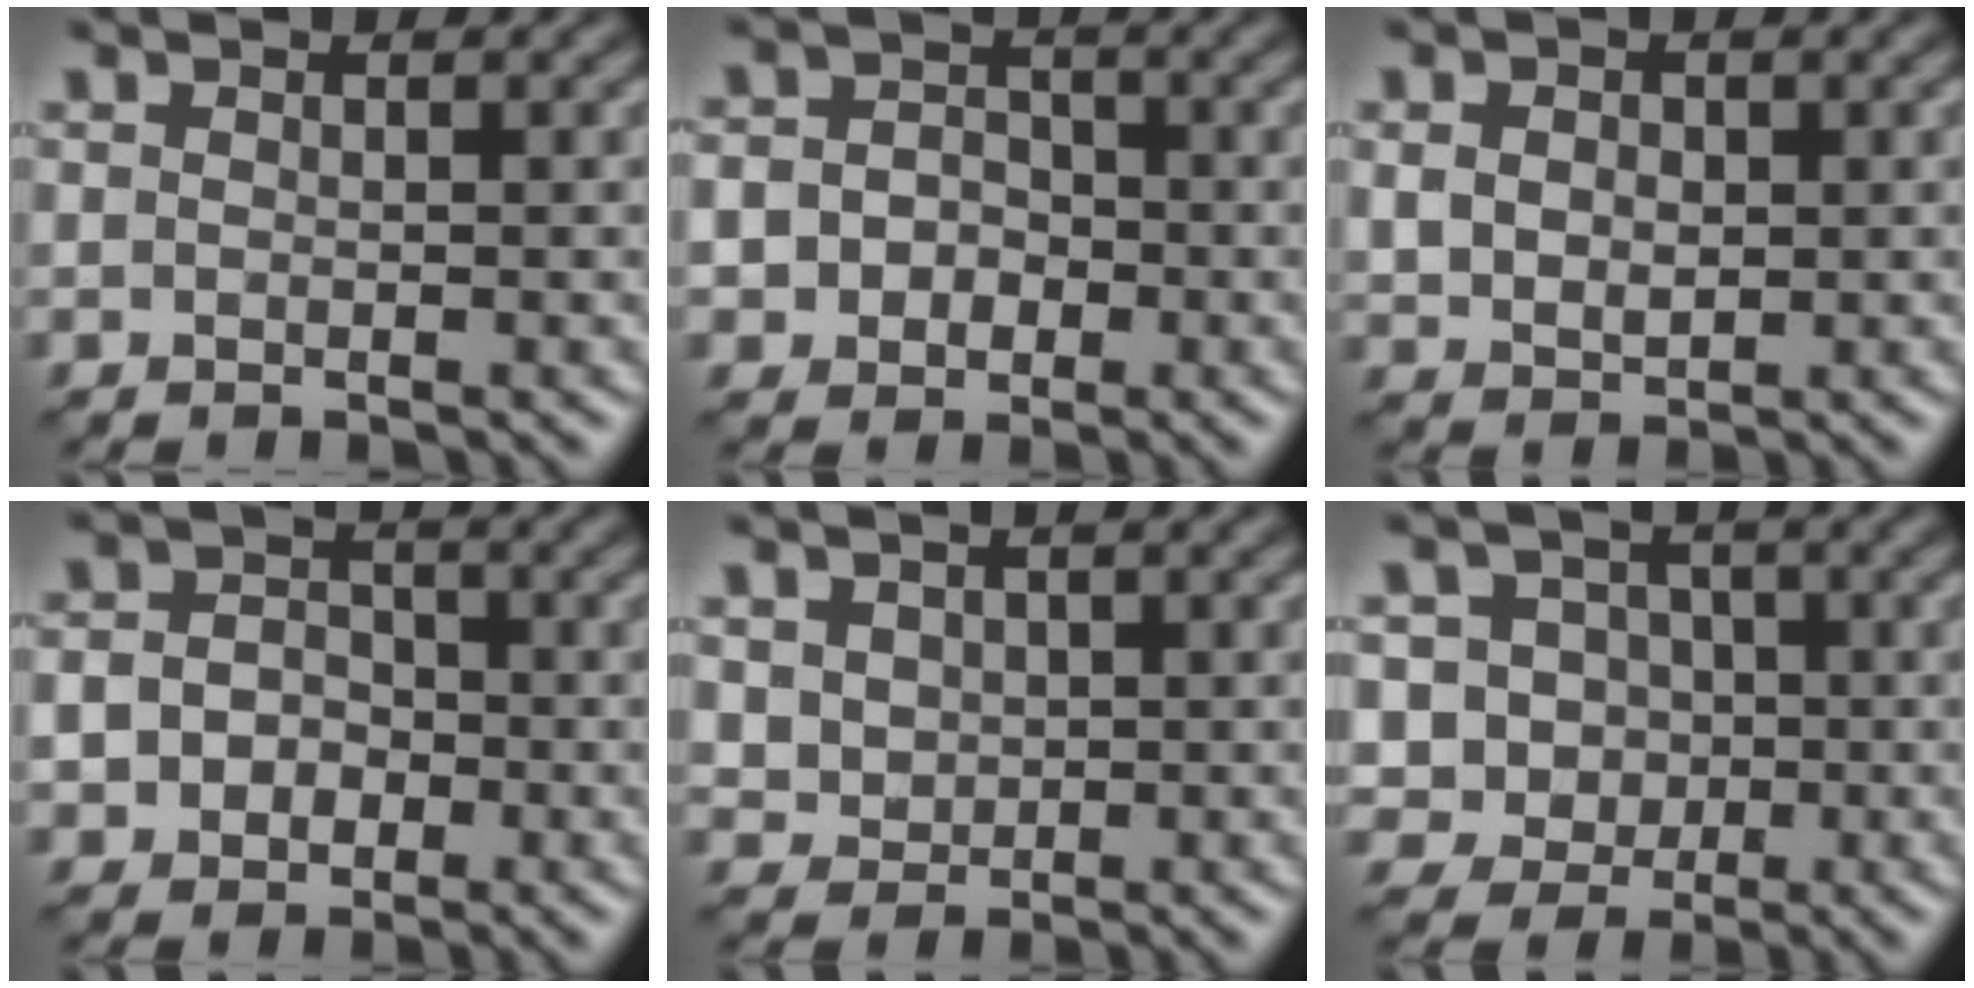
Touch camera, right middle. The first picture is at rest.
{"total": 5.0, "force": [-1.1, 4.5, 1.9], "torque": [-0.013, 0.012, -0.044]}
{"total": 2.8, "force": [0.2, 2.2, 1.8], "torque": [-0.039, -0.006, 0.007]}
{"total": 5.1, "force": [-1.3, 4.5, 2.1], "torque": [-0.018, 0.004, -0.043]}
{"total": 3.0, "force": [1.0, 2.5, 1.4], "torque": [-0.049, 0.006, 0.032]}
{"total": 5.6, "force": [-0.1, 5.3, 1.8], "torque": [-0.027, 0.022, -0.020]}